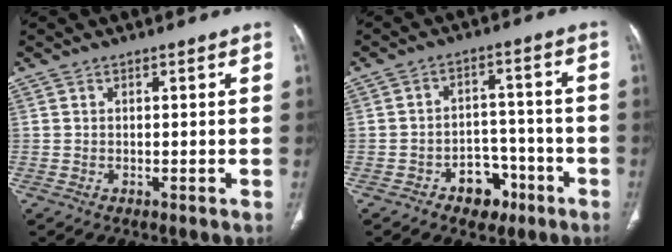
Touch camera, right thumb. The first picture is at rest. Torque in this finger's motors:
{"motor_torque": [3.30, -0.21, 0.13, -0.67, -0.03]}